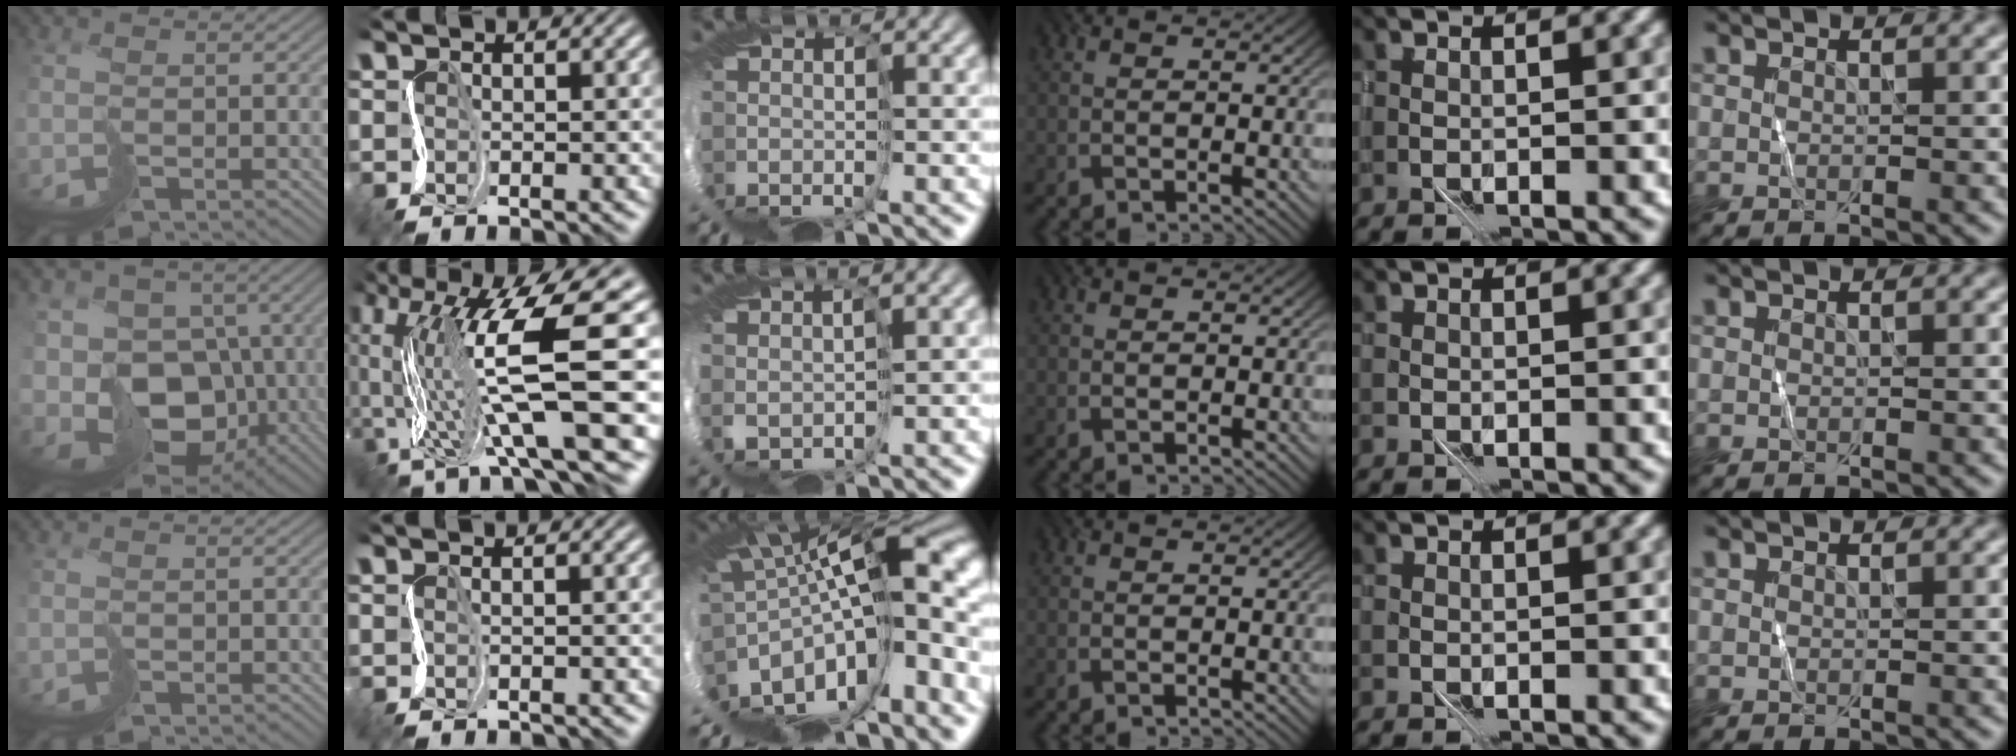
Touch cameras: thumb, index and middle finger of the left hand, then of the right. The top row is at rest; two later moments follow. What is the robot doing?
{"motion": "cut", "object": "paper bag"}